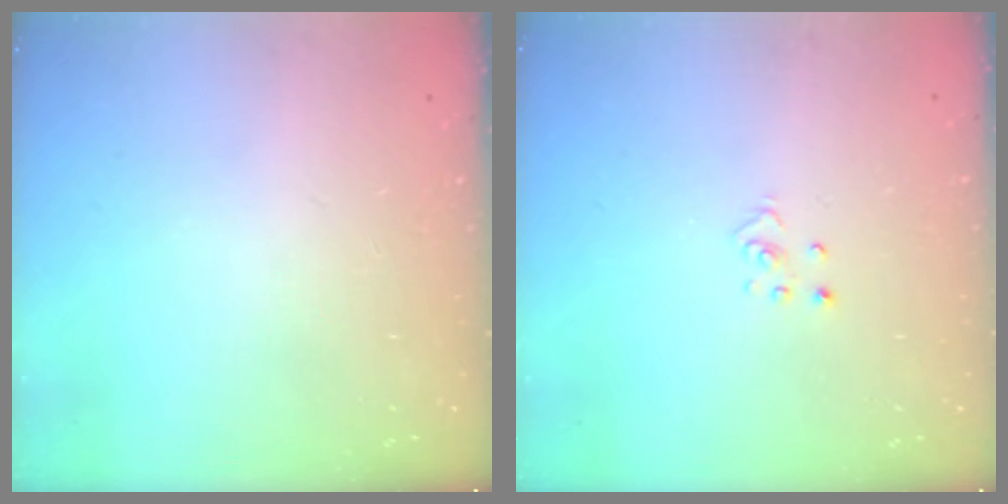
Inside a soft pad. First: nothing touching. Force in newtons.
{"total": 2.3, "press": 2.3, "slide": 0.2}